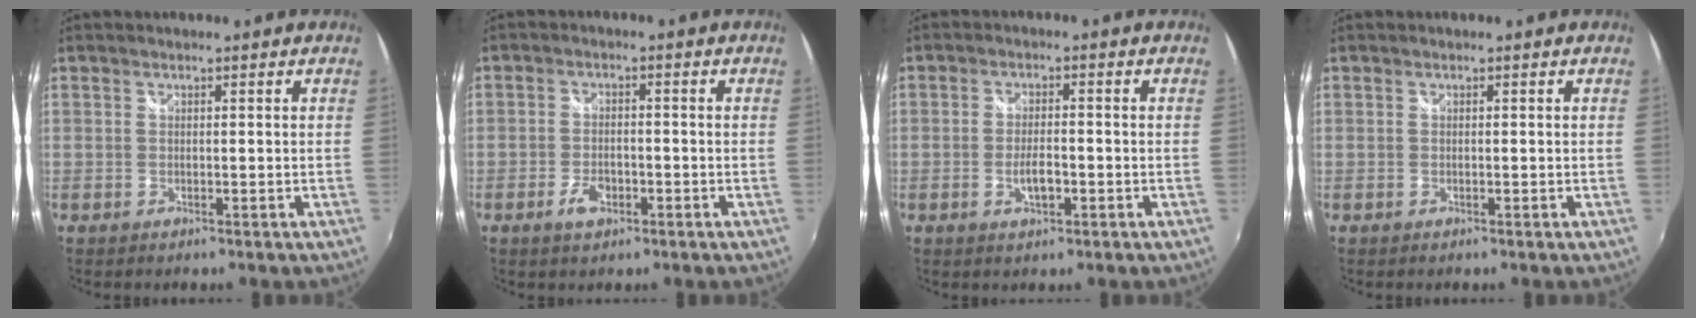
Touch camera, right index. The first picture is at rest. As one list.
[{"total": 4.2, "force": [-2.1, 2.3, 2.8], "torque": [-0.063, -0.002, -0.037]}, {"total": 4.2, "force": [-1.4, 1.7, 3.5], "torque": [-0.069, -0.003, -0.025]}, {"total": 0.0}]